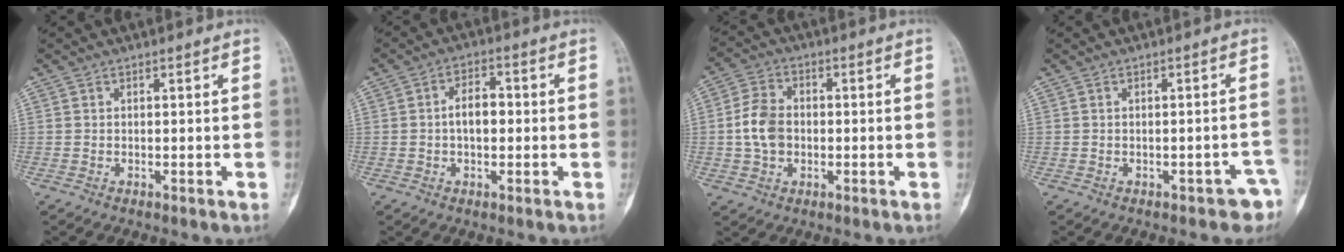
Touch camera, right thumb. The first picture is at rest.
{"total": 5.2, "force": [0.0, 3.1, 4.2], "torque": [-0.060, 0.016, -0.006]}
{"total": 7.6, "force": [-0.5, 5.7, 5.0], "torque": [-0.085, 0.014, -0.013]}
{"total": 3.7, "force": [-2.2, 2.0, 2.3], "torque": [-0.010, 0.023, -0.023]}